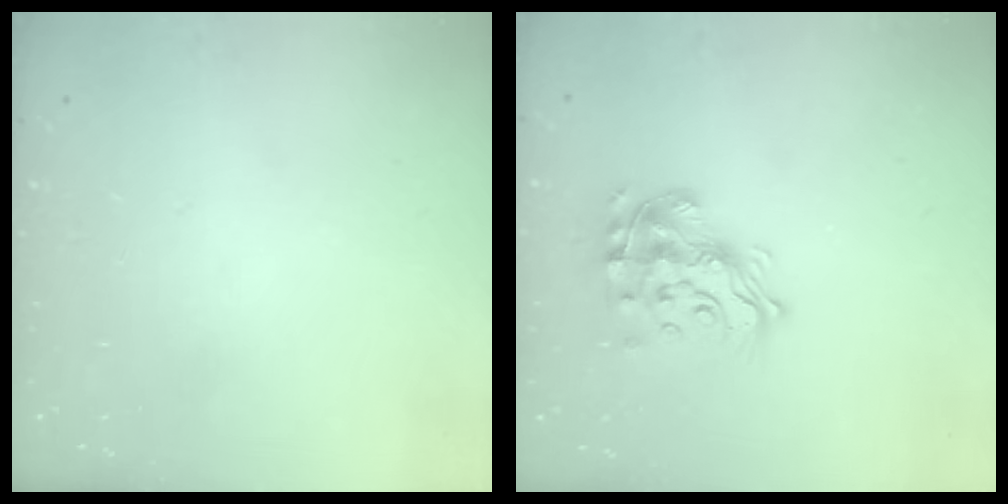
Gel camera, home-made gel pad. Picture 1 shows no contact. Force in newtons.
{"total": 16.3, "press": 16.3, "slide": 1.1}